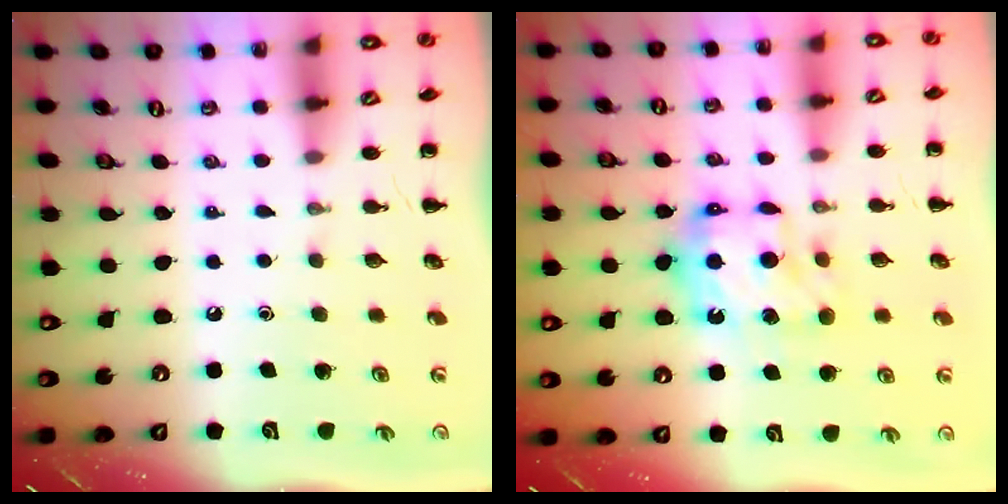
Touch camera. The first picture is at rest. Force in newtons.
{"total": 11.1, "press": 11.0, "slide": 1.2}